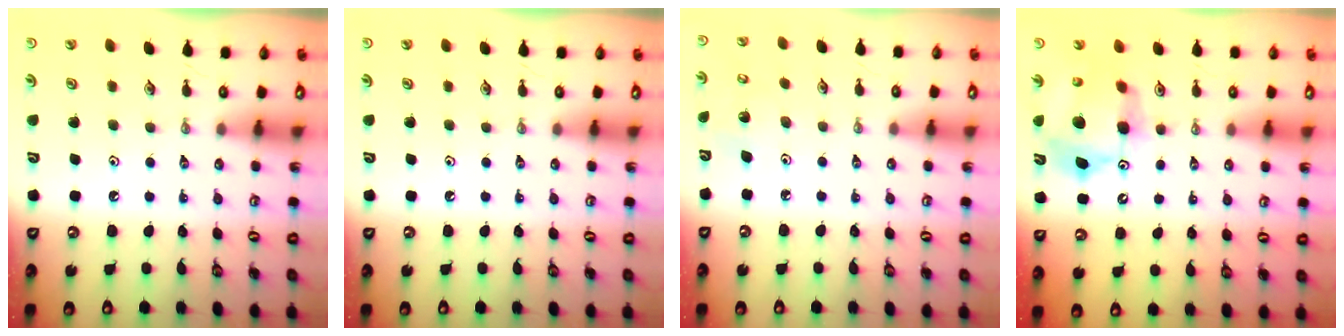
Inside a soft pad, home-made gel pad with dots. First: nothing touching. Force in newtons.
{"total": 0.0}
{"total": 4.7, "press": 4.7, "slide": 0.4}
{"total": 12.9, "press": 12.9, "slide": 1.0}